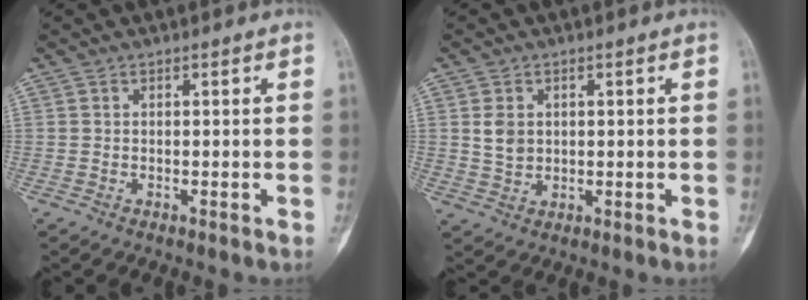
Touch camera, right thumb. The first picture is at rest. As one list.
[{"total": 3.8, "force": [0.9, 2.9, 2.2], "torque": [-0.029, -0.005, 0.022]}]